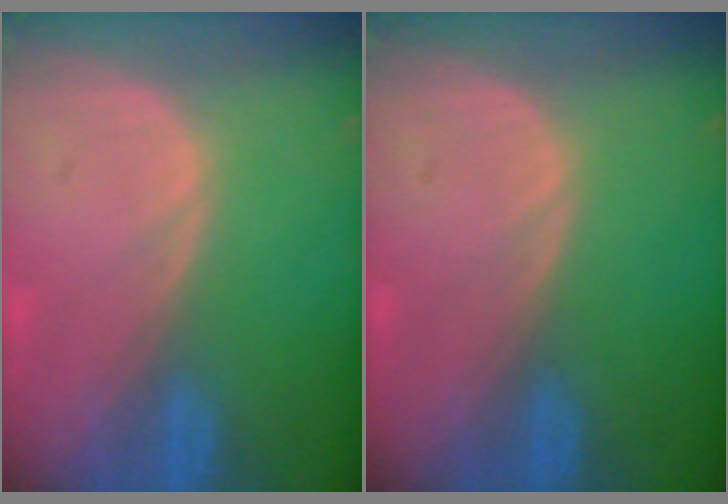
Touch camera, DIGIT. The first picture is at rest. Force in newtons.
{"total": 0.0}